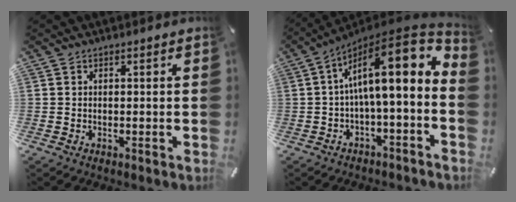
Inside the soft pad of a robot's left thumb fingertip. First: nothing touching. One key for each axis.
{"total": 16.6, "fx": 3.5, "fy": 4.5, "fz": 15.6, "tx": -0.232, "ty": -0.037, "tz": 0.056}